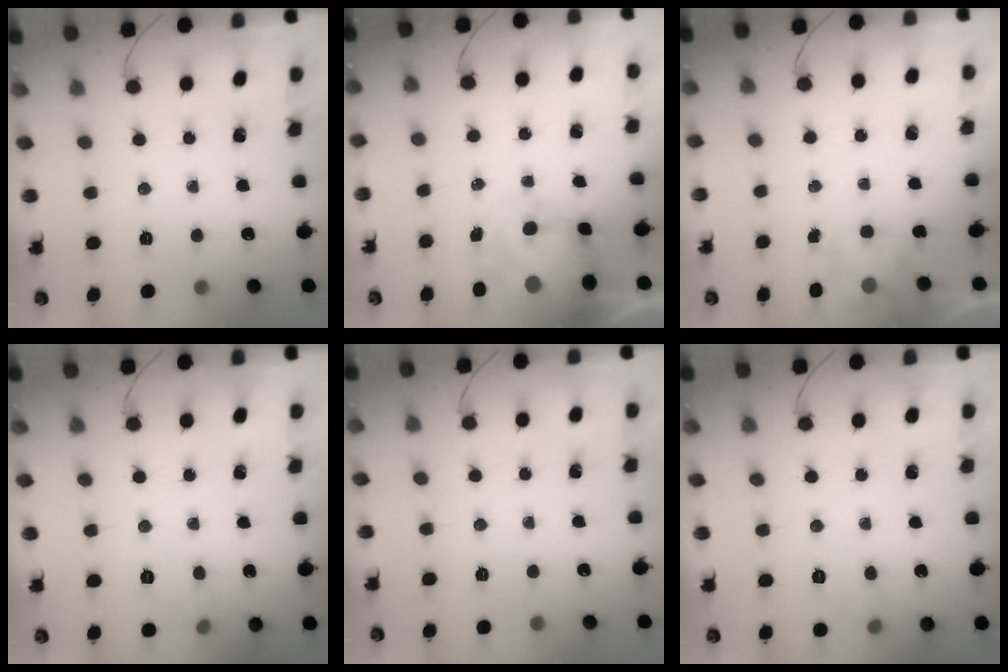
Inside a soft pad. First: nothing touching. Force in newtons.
{"total": 7.8, "press": 7.6, "slide": 1.7}
{"total": 2.0, "press": 1.6, "slide": 1.2}
{"total": 6.6, "press": 6.4, "slide": 1.7}
{"total": 0.0}
{"total": 7.3, "press": 7.1, "slide": 1.8}